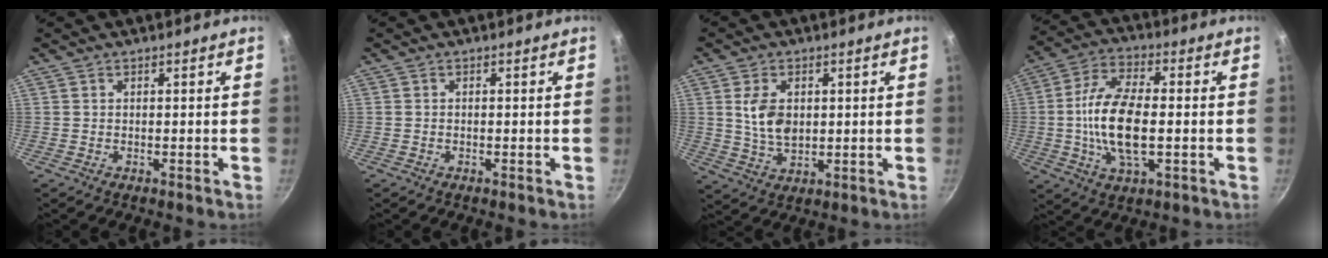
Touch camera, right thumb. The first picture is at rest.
{"total": 0.0}
{"total": 7.3, "force": [1.2, 4.7, 5.5], "torque": [-0.096, -0.010, 0.026]}
{"total": 14.4, "force": [-1.2, 6.5, 12.8], "torque": [-0.248, 0.016, -0.032]}